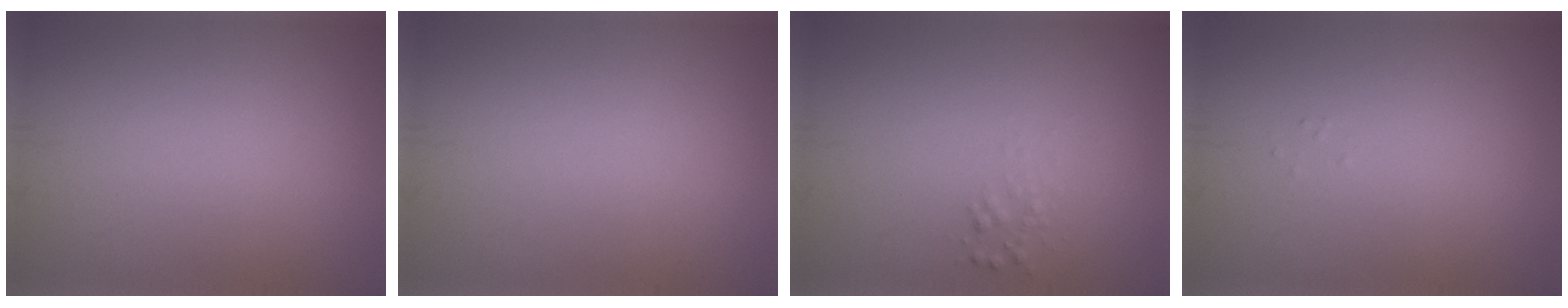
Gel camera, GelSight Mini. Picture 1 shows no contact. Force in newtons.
{"total": 0.0}
{"total": 0.8, "press": 0.8, "slide": 0.0}
{"total": 0.0}